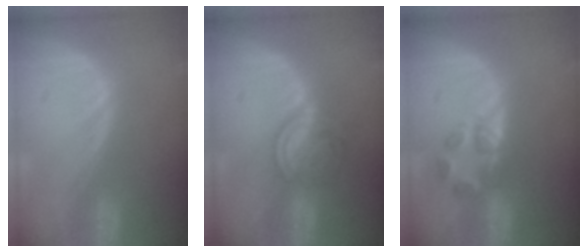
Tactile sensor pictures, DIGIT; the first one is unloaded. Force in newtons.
{"total": 6.1, "press": 5.4, "slide": 2.8}
{"total": 4.0, "press": 4.0, "slide": 0.8}